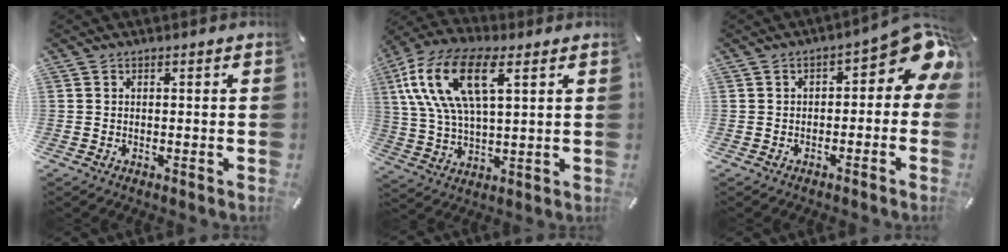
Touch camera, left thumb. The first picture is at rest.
{"total": 16.8, "force": [7.4, 7.3, 13.2], "torque": [-0.304, -0.008, 0.125]}
{"total": 9.1, "force": [2.6, 4.2, 7.6], "torque": [-0.095, -0.026, 0.043]}